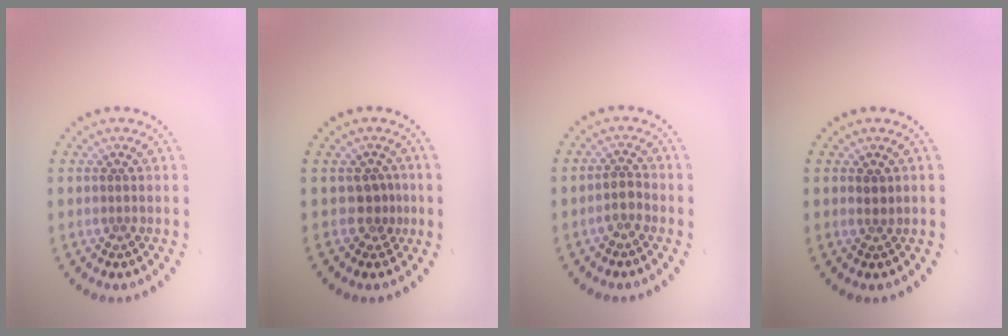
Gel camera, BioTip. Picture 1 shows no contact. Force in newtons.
{"total": 1.9, "press": 1.4, "slide": 1.3}
{"total": 1.4, "press": 1.1, "slide": 0.8}
{"total": 1.0, "press": 0.8, "slide": 0.5}